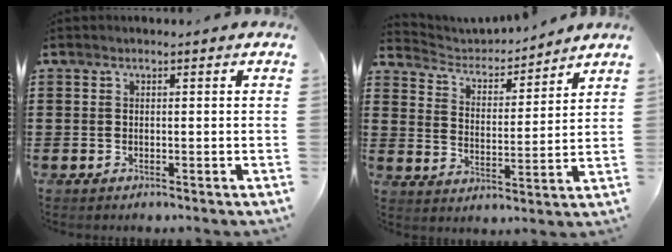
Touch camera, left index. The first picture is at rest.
{"total": 3.3, "force": [3.2, 0.8, 0.4], "torque": [-0.031, -0.028, 0.048]}